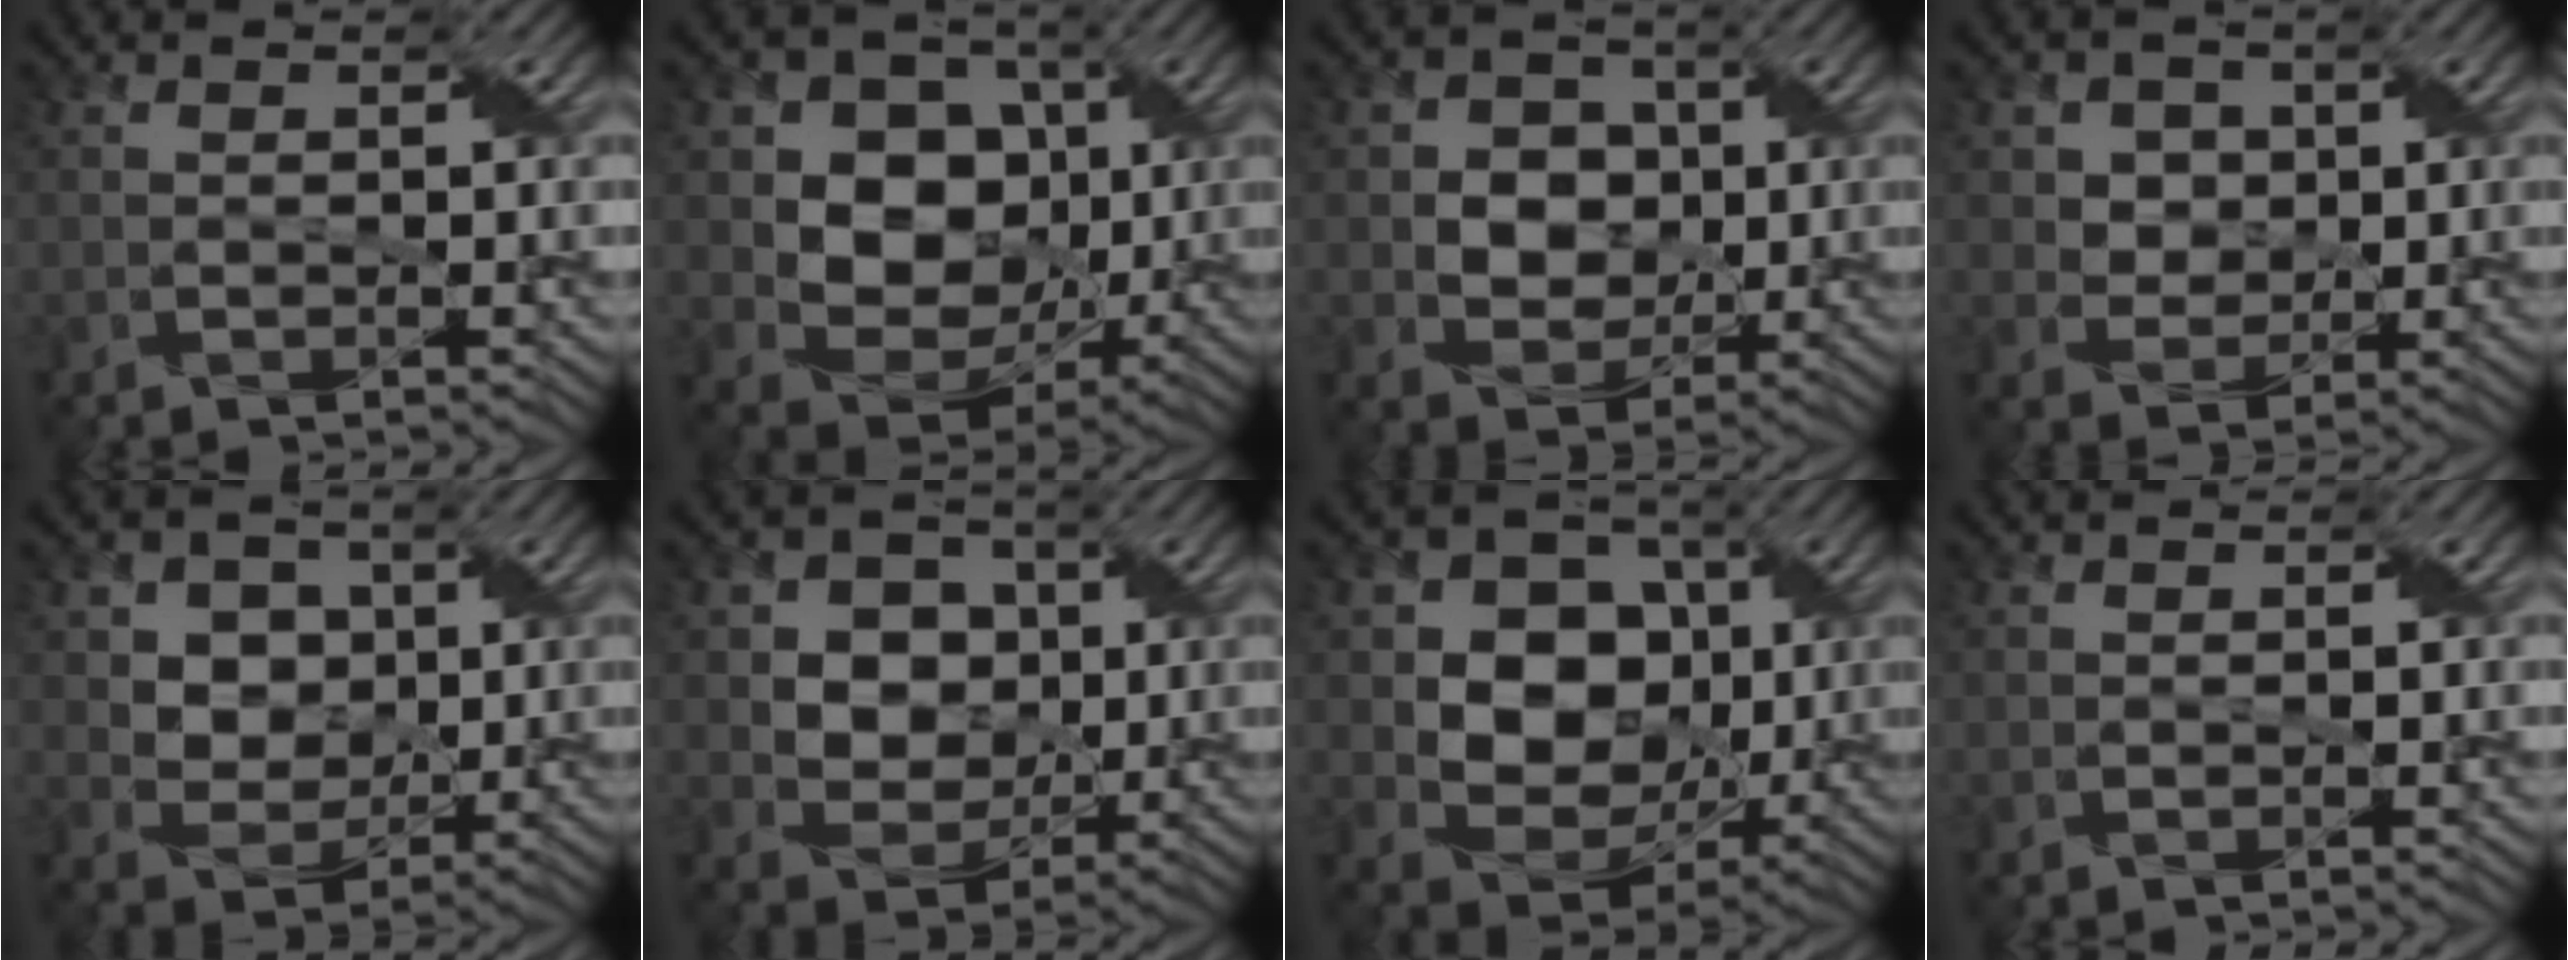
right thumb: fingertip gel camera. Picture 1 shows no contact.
{"total": 10.6, "force": [1.1, 8.8, 5.9], "torque": [-0.121, -0.012, 0.008]}
{"total": 6.8, "force": [0.3, 5.9, 3.4], "torque": [-0.079, 0.004, -0.006]}
{"total": 5.0, "force": [1.7, 4.4, 1.7], "torque": [-0.061, -0.007, 0.039]}
{"total": 7.0, "force": [1.8, 6.0, 3.1], "torque": [-0.093, -0.007, 0.038]}
{"total": 7.6, "force": [1.1, 6.6, 3.7], "torque": [-0.095, 0.006, 0.011]}
{"total": 10.6, "force": [0.8, 8.8, 5.9], "torque": [-0.121, -0.008, 0.001]}
{"total": 0.0}